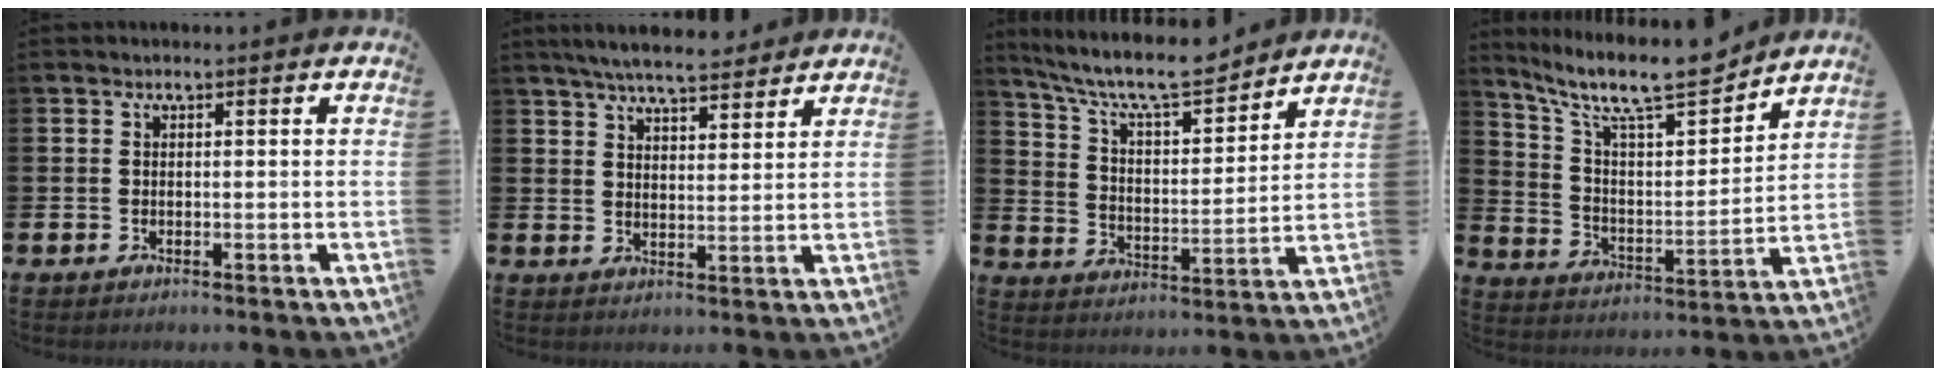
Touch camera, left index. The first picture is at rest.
{"total": 6.3, "force": [5.9, 0.9, 1.8], "torque": [-0.041, -0.026, 0.105]}
{"total": 9.1, "force": [8.4, 1.5, 3.2], "torque": [-0.095, -0.057, 0.145]}
{"total": 11.2, "force": [9.8, 2.2, 4.9], "torque": [-0.117, -0.073, 0.166]}